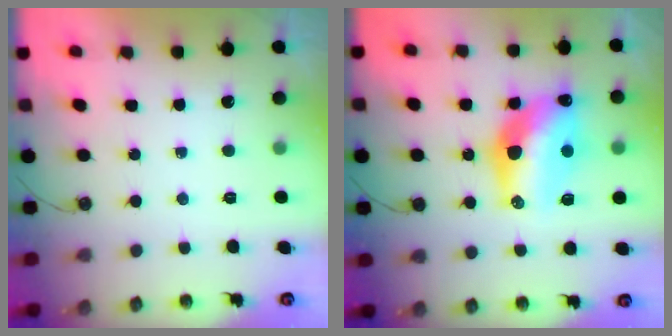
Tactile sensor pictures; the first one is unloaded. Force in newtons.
{"total": 15.9, "press": 15.5, "slide": 3.3}